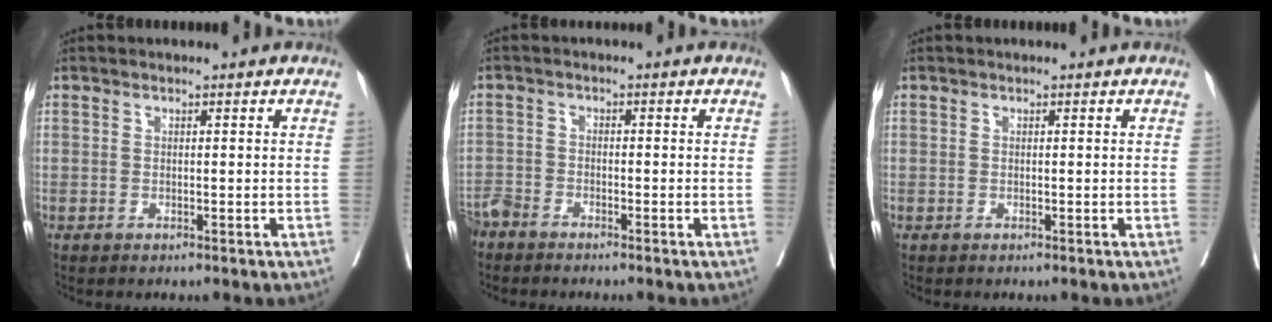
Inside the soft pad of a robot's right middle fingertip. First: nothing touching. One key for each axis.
{"total": 3.3, "fx": -3.1, "fy": 0.8, "fz": 0.7, "tx": -0.008, "ty": -0.007, "tz": -0.064}
{"total": 0.0}